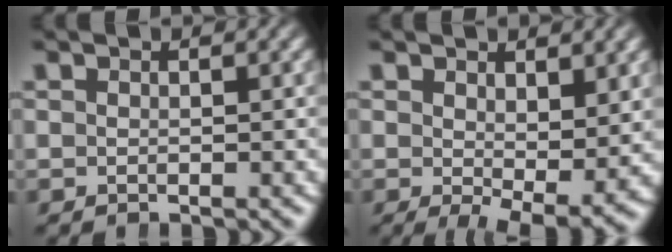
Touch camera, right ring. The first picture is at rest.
{"total": 4.1, "force": [-1.5, 1.7, 3.5], "torque": [-0.051, -0.043, -0.005]}